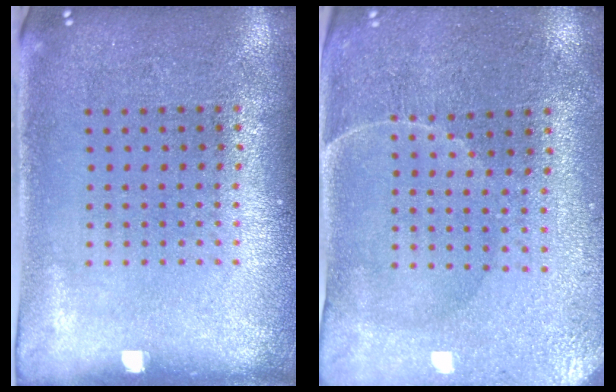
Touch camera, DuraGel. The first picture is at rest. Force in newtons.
{"total": 0.6, "press": 0.5, "slide": 0.4}